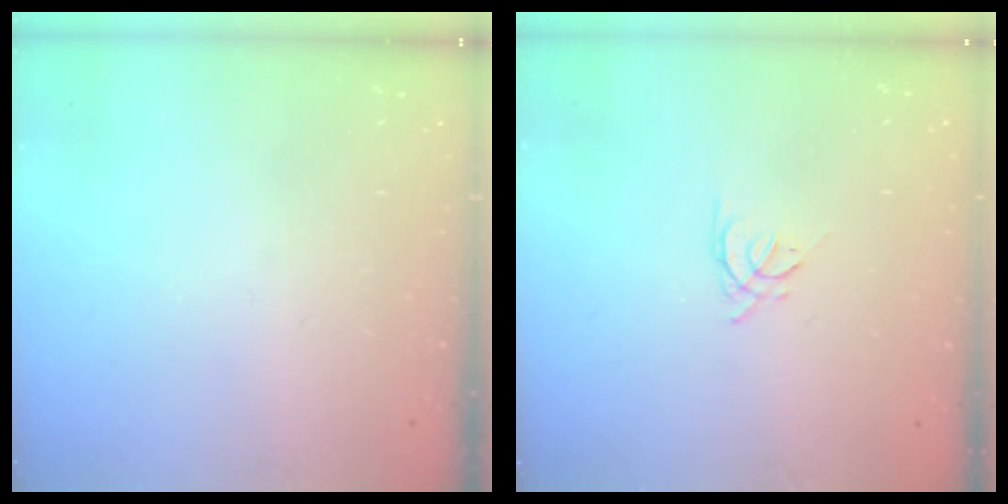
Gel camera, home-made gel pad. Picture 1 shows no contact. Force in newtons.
{"total": 2.5, "press": 2.4, "slide": 0.5}